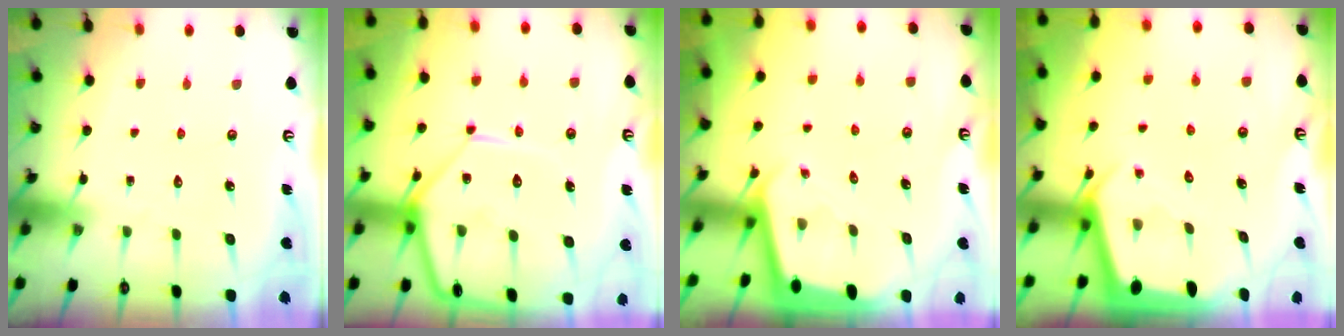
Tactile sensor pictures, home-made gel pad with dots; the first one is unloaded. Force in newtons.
{"total": 14.7, "press": 14.7, "slide": 1.1}
{"total": 1.8, "press": 1.8, "slide": 0.0}
{"total": 2.5, "press": 2.5, "slide": 0.2}